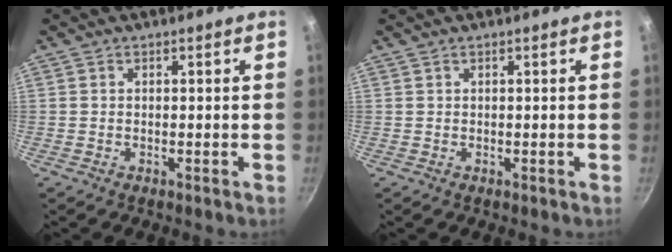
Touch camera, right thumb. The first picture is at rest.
{"total": 0.0}